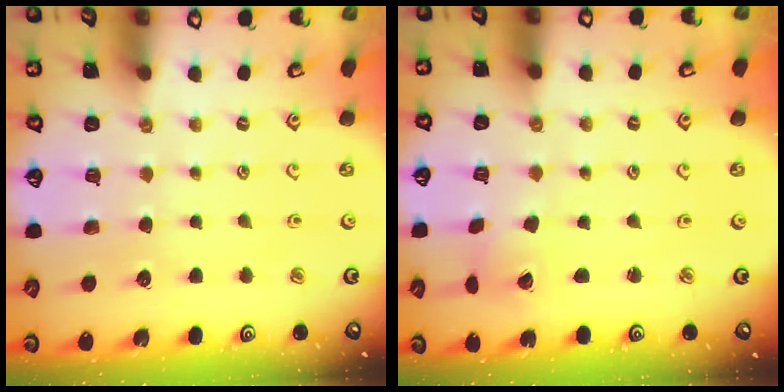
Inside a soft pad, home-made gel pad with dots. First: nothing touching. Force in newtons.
{"total": 1.8, "press": 1.8, "slide": 0.1}